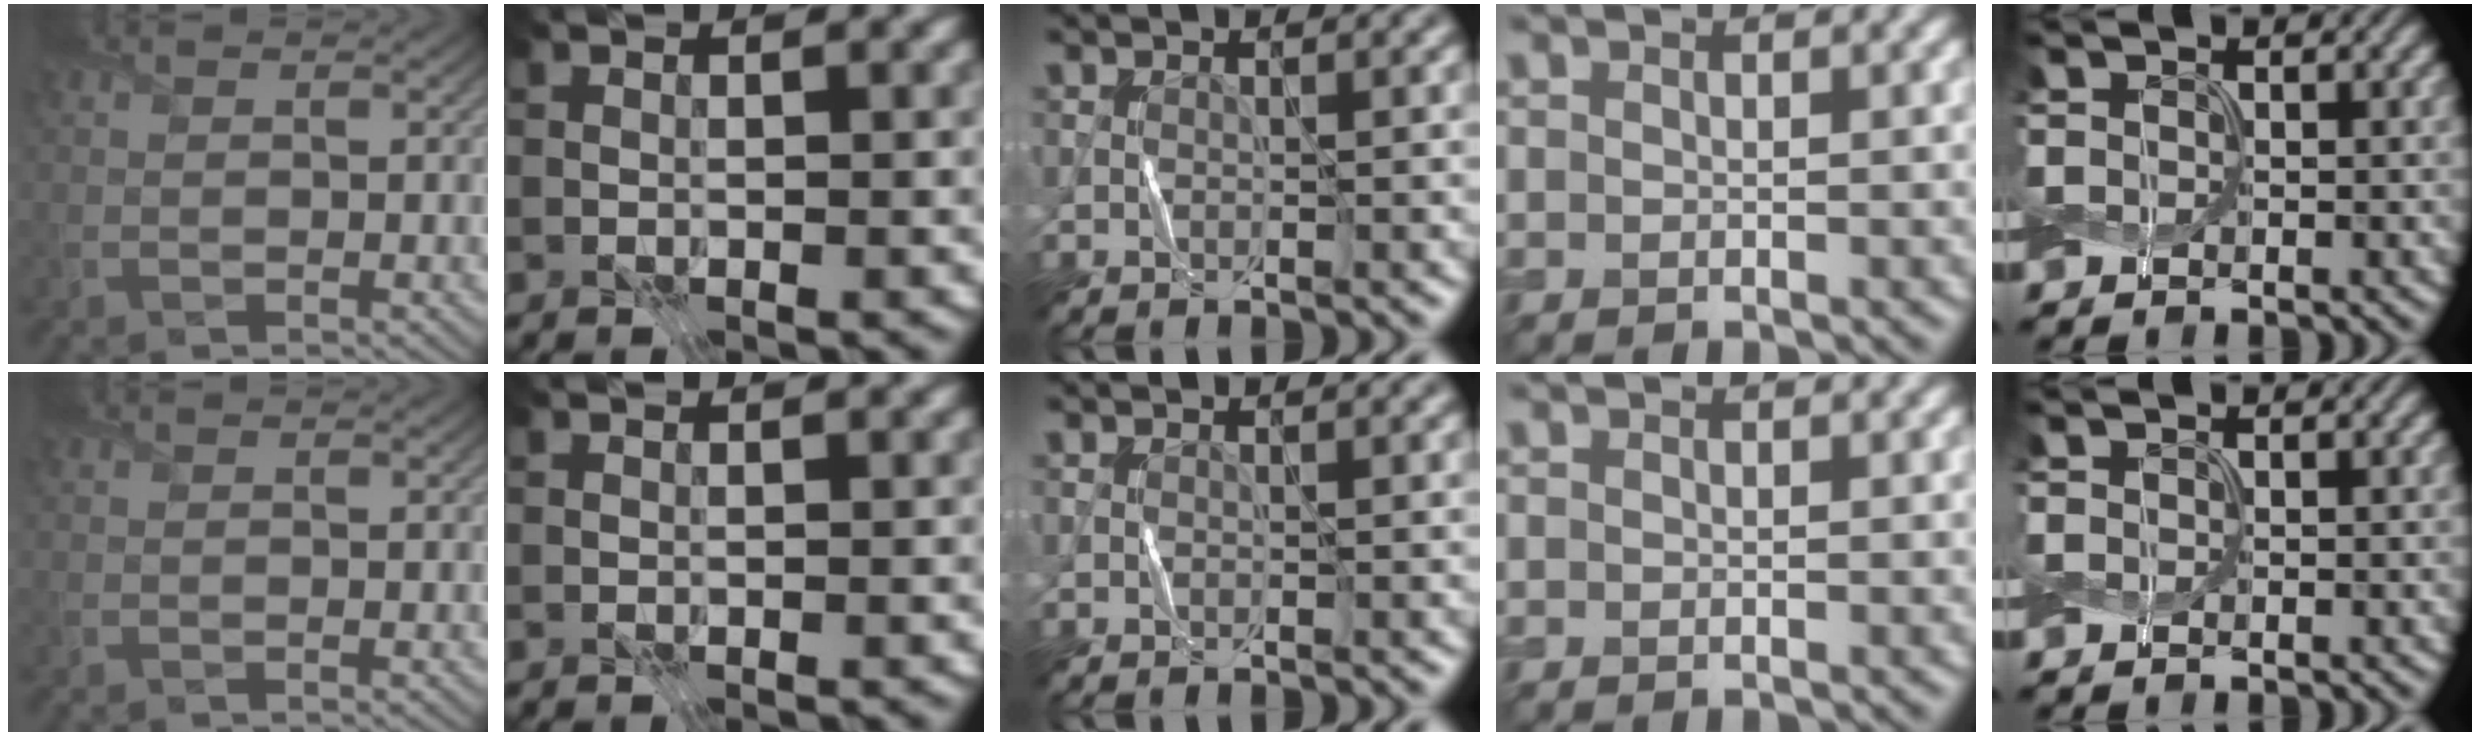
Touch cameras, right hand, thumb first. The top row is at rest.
{}